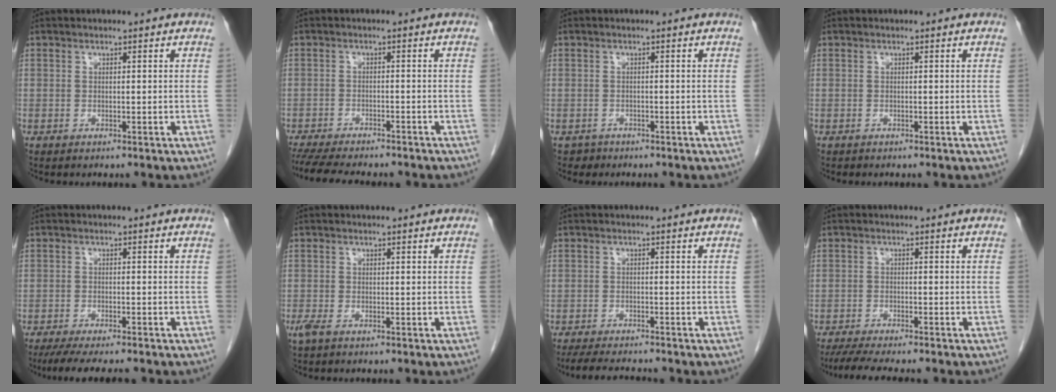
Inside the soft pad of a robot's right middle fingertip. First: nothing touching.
{"total": 13.6, "force": [-11.8, 2.7, 6.2], "torque": [-0.109, -0.020, -0.164]}
{"total": 1.2, "force": [-0.8, 0.8, -0.3], "torque": [0.001, 0.004, -0.014]}
{"total": 0.0}
{"total": 8.7, "force": [-7.3, 1.1, 4.6], "torque": [-0.063, -0.015, -0.111]}
{"total": 1.4, "force": [-0.8, 0.5, 1.1], "torque": [-0.031, -0.006, -0.016]}
{"total": 6.0, "force": [-5.5, 0.6, 2.3], "torque": [-0.036, -0.016, -0.089]}
{"total": 8.4, "force": [-7.1, 0.9, 4.3], "torque": [-0.064, -0.015, -0.111]}